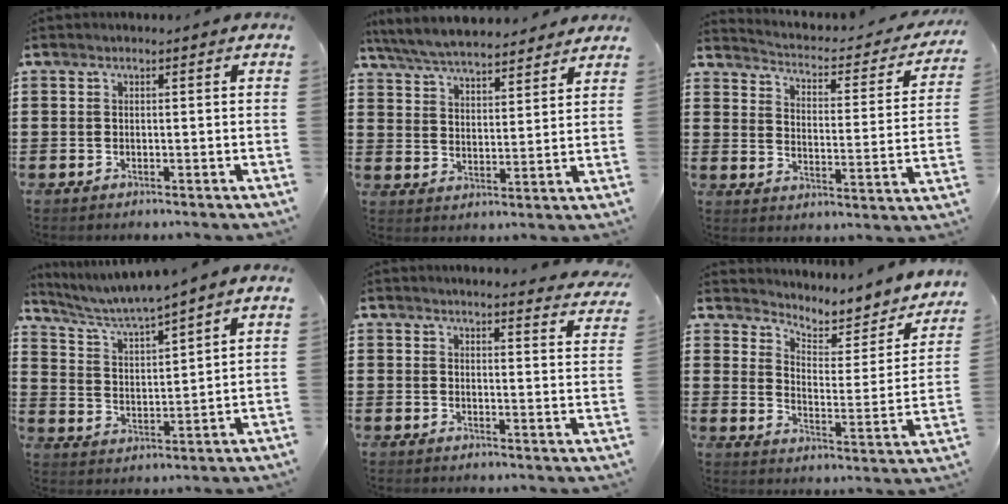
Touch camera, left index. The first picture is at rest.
{"total": 6.2, "force": [6.0, 0.7, 1.5], "torque": [-0.055, -0.026, 0.107]}
{"total": 2.1, "force": [2.0, 0.2, 0.5], "torque": [-0.029, -0.025, 0.022]}
{"total": 4.7, "force": [4.3, -0.8, 1.8], "torque": [-0.057, -0.031, 0.068]}
{"total": 3.1, "force": [3.0, -0.5, 0.4], "torque": [-0.012, -0.020, 0.052]}
{"total": 4.0, "force": [3.7, 1.0, 1.1], "torque": [-0.040, -0.037, 0.054]}